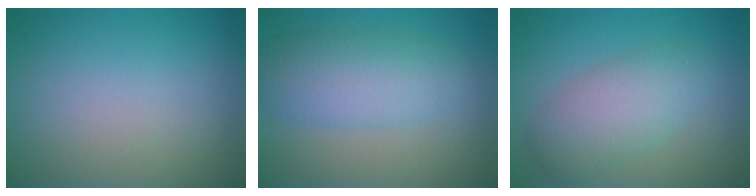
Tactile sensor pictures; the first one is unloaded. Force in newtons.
{"total": 5.0, "press": 5.0, "slide": 0.1}
{"total": 4.5, "press": 4.5, "slide": 0.1}